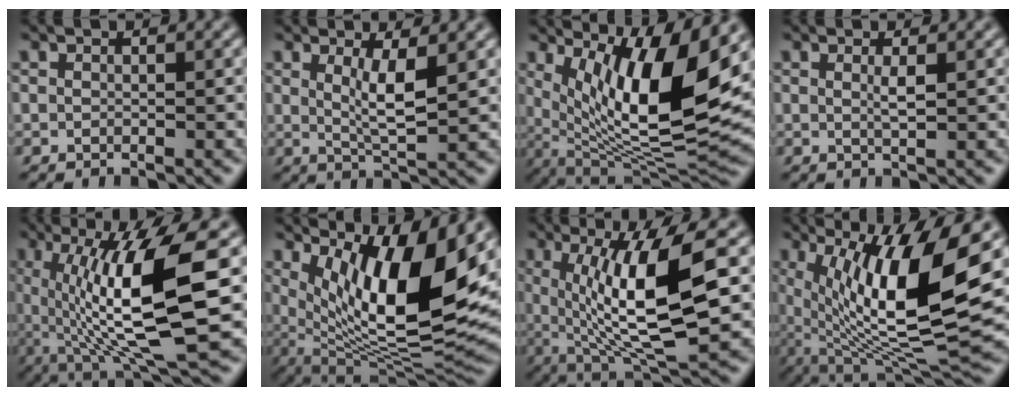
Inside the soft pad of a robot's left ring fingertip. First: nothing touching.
{"total": 3.4, "force": [0.9, 0.7, 3.2], "torque": [-0.059, -0.011, 0.019]}
{"total": 12.1, "force": [3.7, 3.5, 11.0], "torque": [-0.181, -0.013, 0.073]}
{"total": 1.1, "force": [0.4, 0.1, 1.1], "torque": [-0.021, -0.001, 0.004]}
{"total": 11.3, "force": [0.9, 2.7, 11.0], "torque": [-0.172, -0.008, 0.022]}
{"total": 12.5, "force": [4.2, 3.8, 11.2], "torque": [-0.187, -0.014, 0.084]}
{"total": 10.3, "force": [1.5, 2.5, 9.9], "torque": [-0.159, -0.011, 0.036]}
{"total": 12.9, "force": [2.8, 3.7, 12.0], "torque": [-0.214, -0.014, 0.057]}